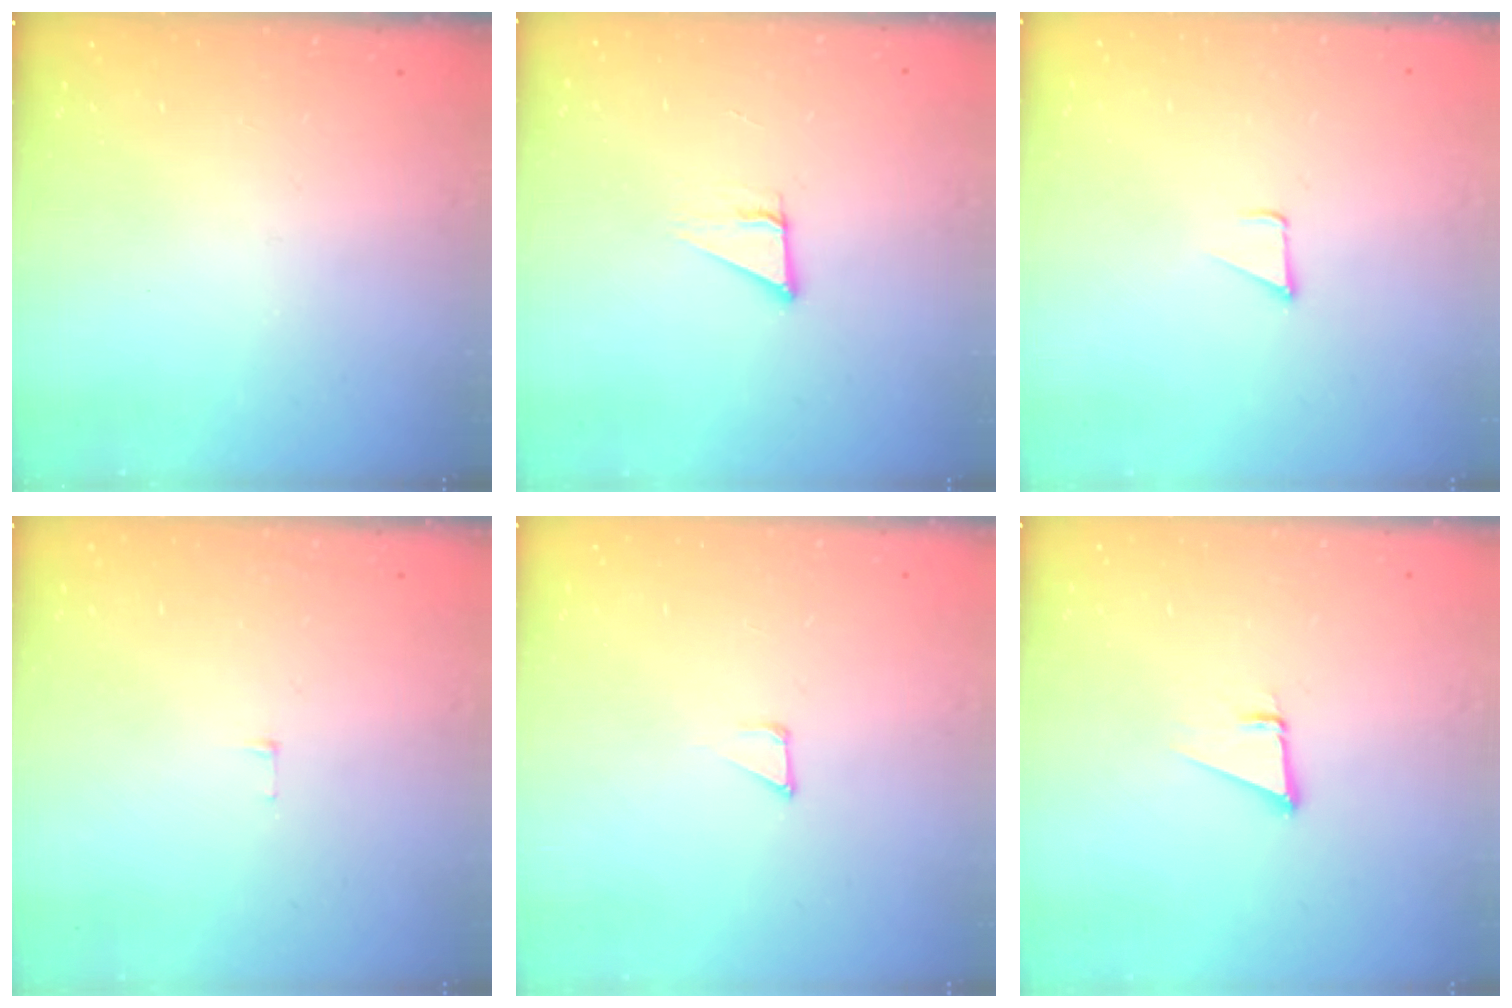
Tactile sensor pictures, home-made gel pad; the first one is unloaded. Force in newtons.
{"total": 2.9, "press": 2.9, "slide": 0.2}
{"total": 1.2, "press": 1.2, "slide": 0.1}
{"total": 3.8, "press": 3.8, "slide": 0.3}
{"total": 1.7, "press": 1.7, "slide": 0.0}
{"total": 1.9, "press": 1.9, "slide": 0.0}